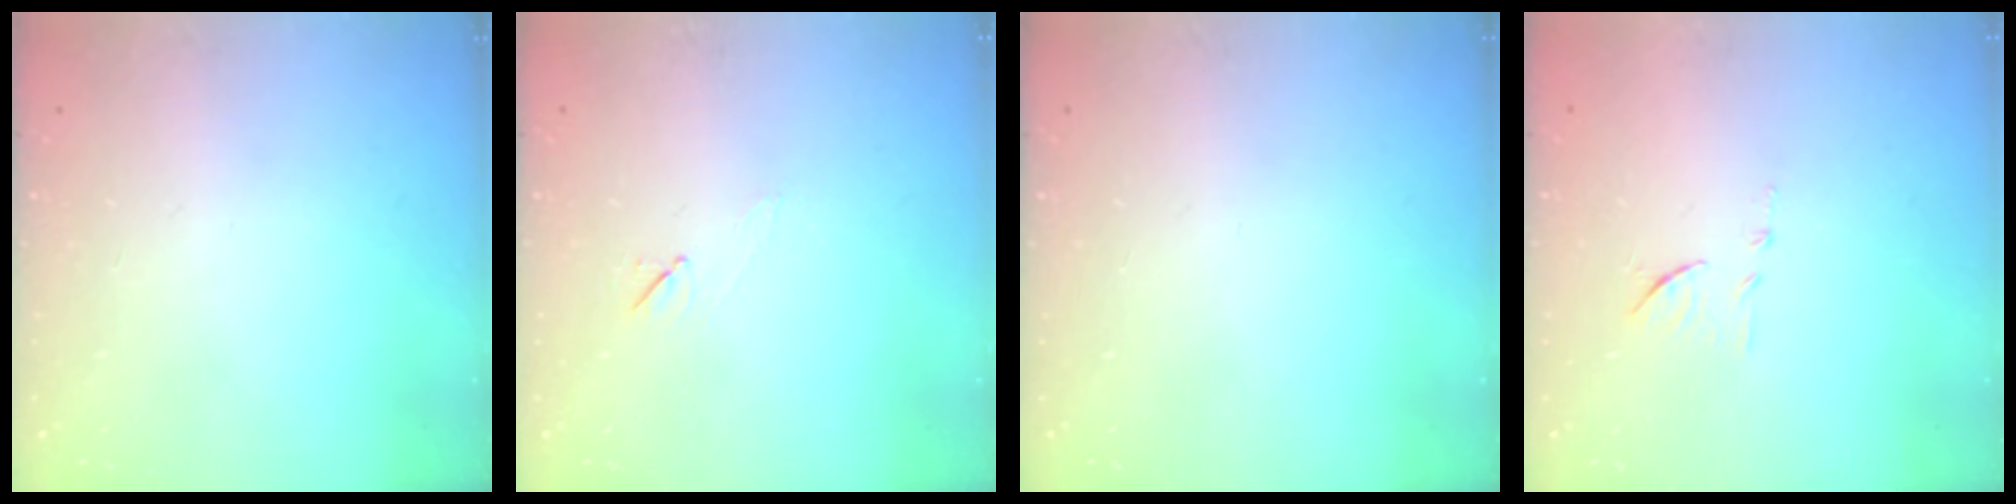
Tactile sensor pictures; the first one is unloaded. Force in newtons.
{"total": 4.8, "press": 4.4, "slide": 2.0}
{"total": 0.0}
{"total": 8.2, "press": 8.2, "slide": 0.2}